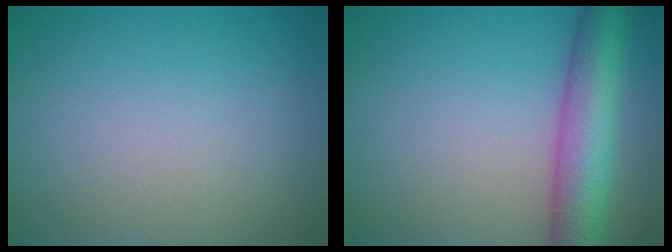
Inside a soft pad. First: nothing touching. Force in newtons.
{"total": 7.4, "press": 7.4, "slide": 0.3}